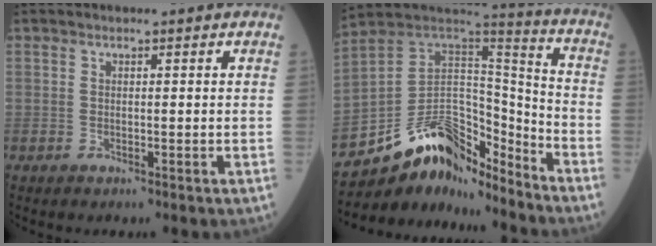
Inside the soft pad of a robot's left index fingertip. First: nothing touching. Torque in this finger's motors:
{"motor_torque": [1.03, 1.11, 0.16, 0.08]}